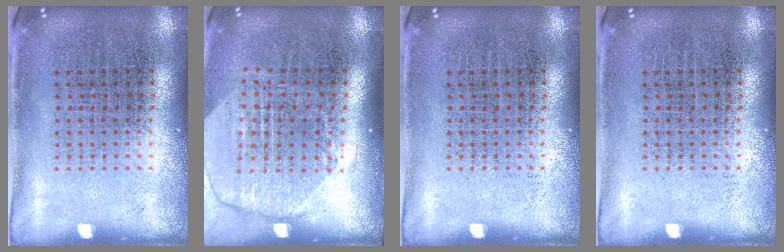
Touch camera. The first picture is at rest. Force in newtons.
{"total": 1.9, "press": 1.7, "slide": 0.9}
{"total": 0.0}
{"total": 0.0}